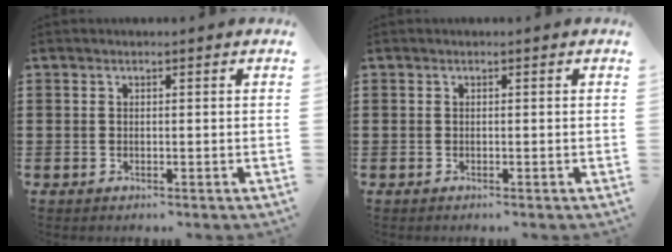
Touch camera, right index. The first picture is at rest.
{"total": 0.0}